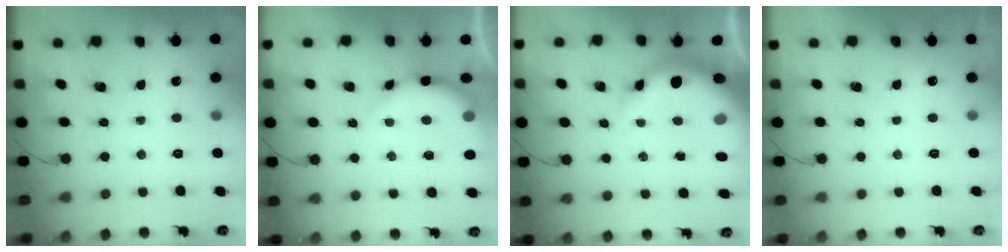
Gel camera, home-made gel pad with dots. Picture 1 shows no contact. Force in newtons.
{"total": 9.6, "press": 9.6, "slide": 1.3}
{"total": 10.9, "press": 10.5, "slide": 3.0}
{"total": 2.9, "press": 2.9, "slide": 0.1}